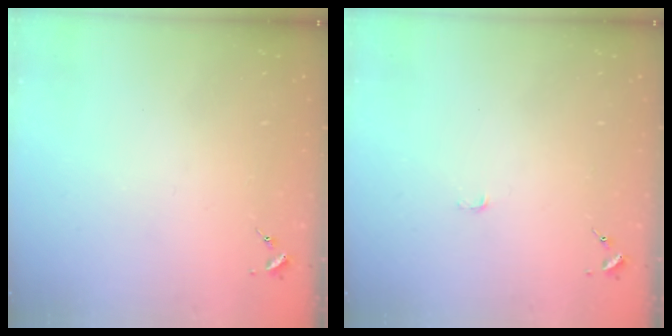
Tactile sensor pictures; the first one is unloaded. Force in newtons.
{"total": 3.0, "press": 3.0, "slide": 0.3}